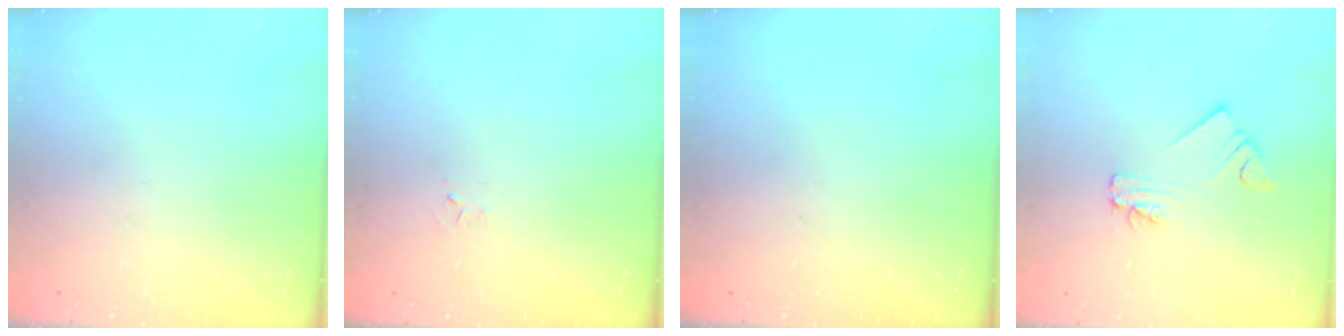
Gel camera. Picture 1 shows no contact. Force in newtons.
{"total": 2.6, "press": 2.6, "slide": 0.4}
{"total": 0.0}
{"total": 2.0, "press": 2.0, "slide": 0.1}